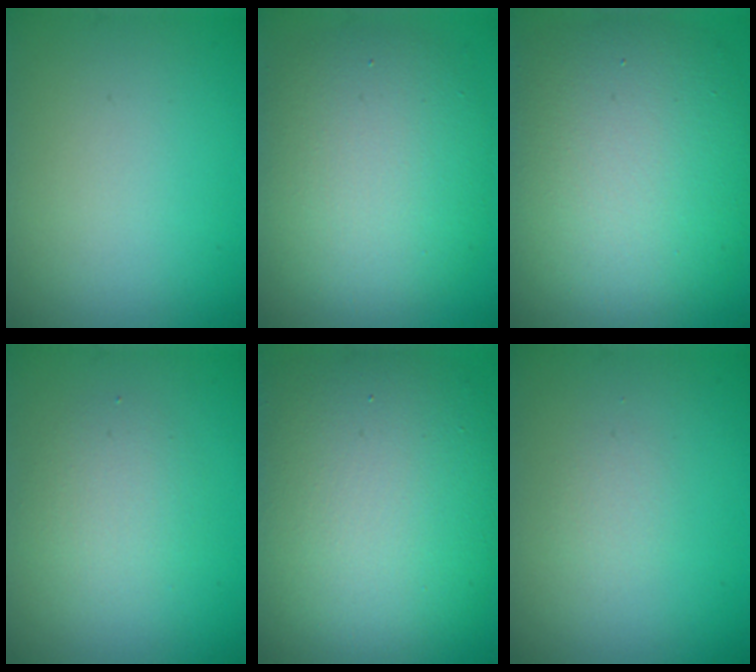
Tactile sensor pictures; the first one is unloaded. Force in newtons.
{"total": 8.8, "press": 8.8, "slide": 0.5}
{"total": 12.6, "press": 12.6, "slide": 0.6}
{"total": 2.4, "press": 2.4, "slide": 0.2}
{"total": 12.9, "press": 12.9, "slide": 0.5}
{"total": 1.0, "press": 0.9, "slide": 0.1}